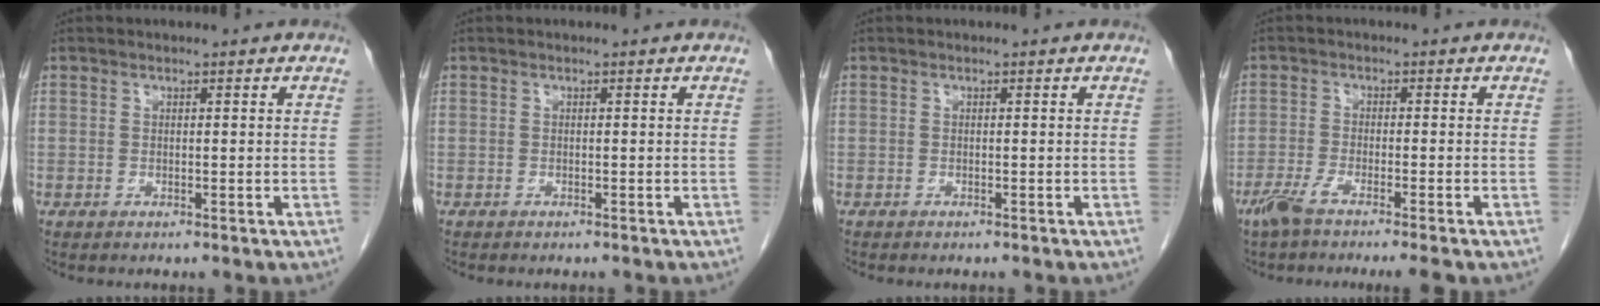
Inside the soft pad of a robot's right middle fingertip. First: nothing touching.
{"total": 1.0, "force": [-0.9, 0.2, 0.4], "torque": [-0.010, -0.002, -0.011]}
{"total": 1.2, "force": [-1.1, 0.3, 0.5], "torque": [-0.012, -0.003, -0.014]}
{"total": 5.9, "force": [-4.6, -0.3, 3.7], "torque": [-0.056, -0.012, -0.077]}